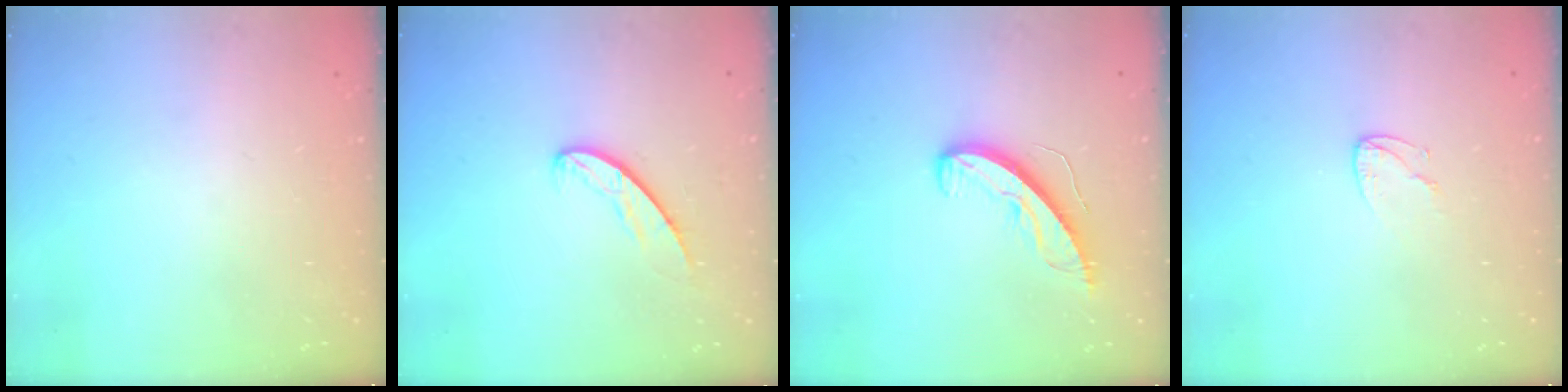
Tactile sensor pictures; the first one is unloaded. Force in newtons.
{"total": 5.9, "press": 5.9, "slide": 0.4}
{"total": 10.4, "press": 10.4, "slide": 0.6}
{"total": 4.3, "press": 4.2, "slide": 0.5}